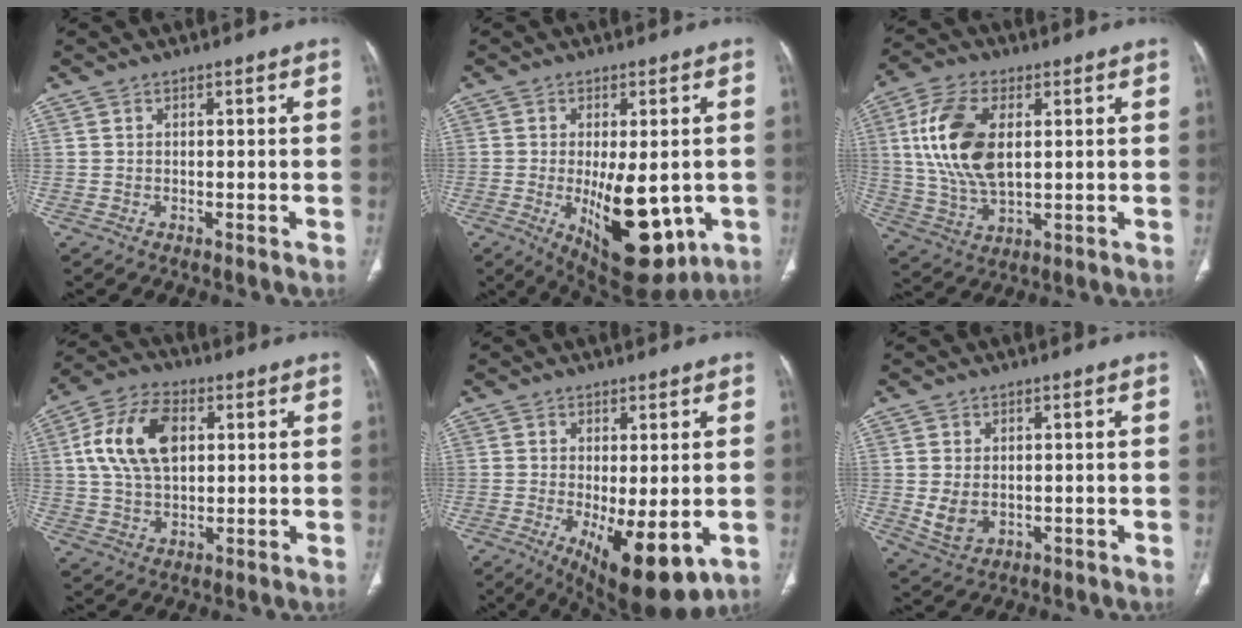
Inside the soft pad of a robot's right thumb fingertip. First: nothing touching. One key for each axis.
{"total": 15.6, "fx": -3.4, "fy": 7.2, "fz": 13.4, "tx": -0.183, "ty": -0.018, "tz": -0.026}
{"total": 15.0, "fx": 2.8, "fy": 8.0, "fz": 12.4, "tx": -0.255, "ty": -0.004, "tz": 0.058}
{"total": 13.6, "fx": 3.0, "fy": 8.2, "fz": 10.4, "tx": -0.193, "ty": 0.010, "tz": 0.052}
{"total": 12.0, "fx": -3.2, "fy": 4.4, "fz": 10.6, "tx": -0.156, "ty": -0.024, "tz": -0.032}
{"total": 4.9, "fx": -0.1, "fy": 3.7, "fz": 3.3, "tx": -0.055, "ty": -0.007, "tz": 0.013}